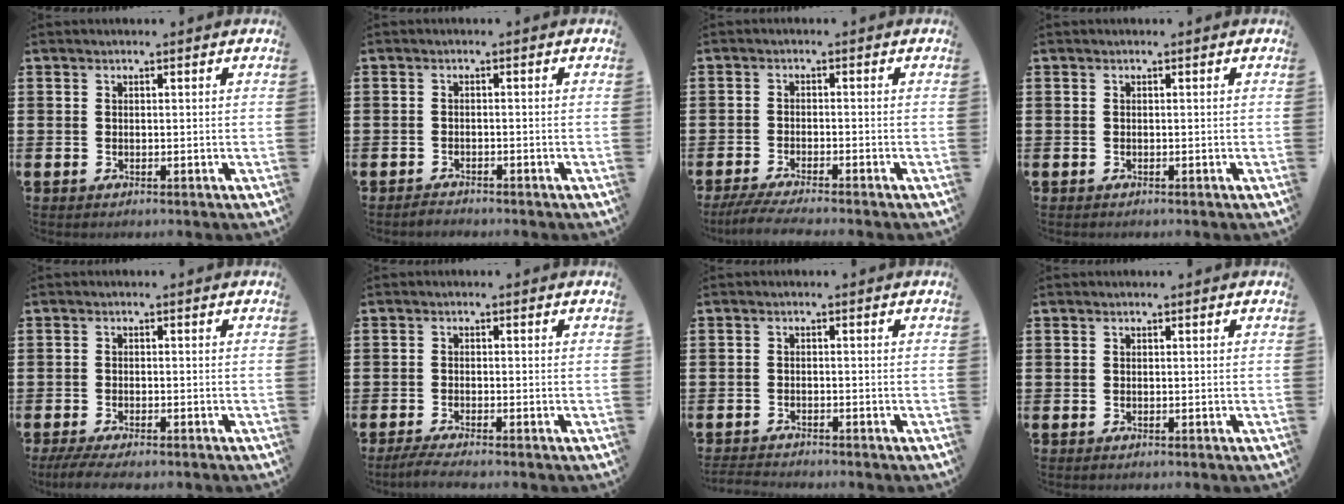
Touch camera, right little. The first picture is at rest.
{"total": 1.0, "force": [-1.0, 0.1, 0.0], "torque": [-0.004, 0.001, -0.022]}
{"total": 2.9, "force": [-2.4, -0.1, 1.6], "torque": [-0.030, -0.006, -0.045]}
{"total": 0.0}
{"total": 1.9, "force": [-1.5, 0.2, 1.1], "torque": [-0.019, 0.003, -0.029]}
{"total": 1.8, "force": [-1.3, 0.0, 1.2], "torque": [-0.019, 0.000, -0.025]}
{"total": 1.4, "force": [-1.4, 0.0, 0.1], "torque": [-0.004, 0.002, -0.029]}
{"total": 0.0}